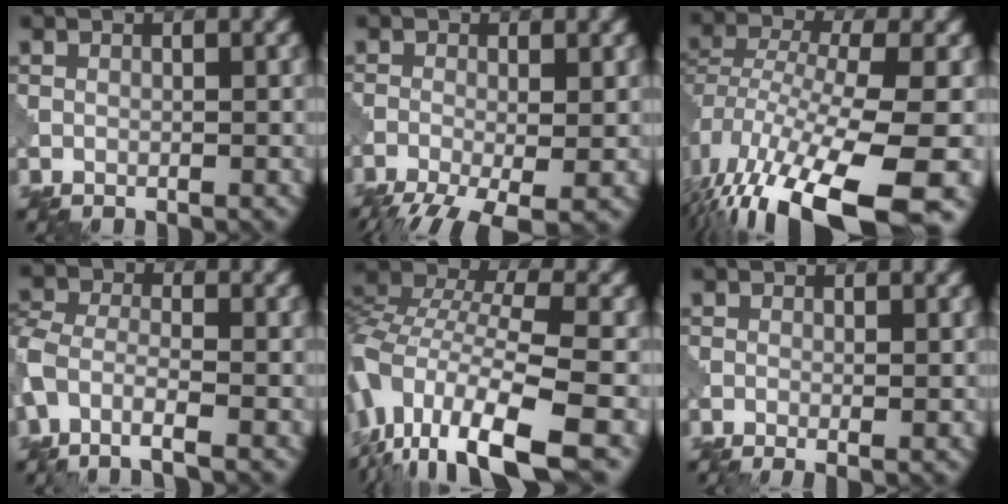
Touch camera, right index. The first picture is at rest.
{"total": 7.3, "force": [-4.2, 2.4, 5.5], "torque": [-0.110, -0.024, -0.069]}
{"total": 15.0, "force": [-8.6, 5.3, 11.0], "torque": [-0.234, -0.027, -0.122]}
{"total": 3.5, "force": [-2.1, 1.2, 2.6], "torque": [-0.056, -0.001, -0.051]}
{"total": 13.1, "force": [-6.3, 5.0, 10.3], "torque": [-0.210, 0.006, -0.114]}
{"total": 1.5, "force": [-0.3, 0.4, 1.4], "torque": [-0.025, -0.005, -0.007]}